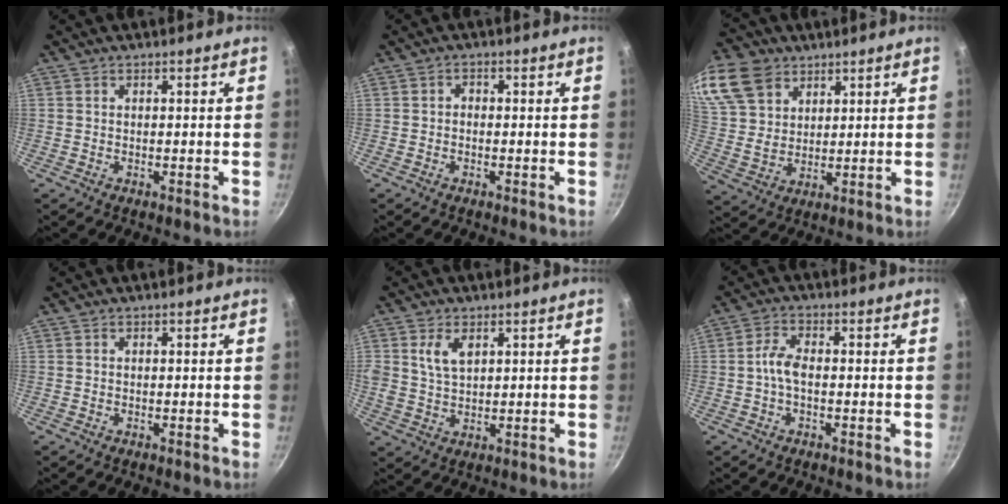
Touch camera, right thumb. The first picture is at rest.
{"total": 1.1, "force": [-0.4, 0.8, 0.6], "torque": [-0.010, 0.006, -0.009]}
{"total": 16.5, "force": [9.2, 11.6, 7.3], "torque": [-0.155, -0.006, 0.182]}
{"total": 0.0}
{"total": 5.3, "force": [2.1, 3.2, 3.6], "torque": [-0.063, -0.009, 0.040]}
{"total": 4.0, "force": [-0.7, 2.0, 3.4], "torque": [-0.069, 0.018, -0.019]}